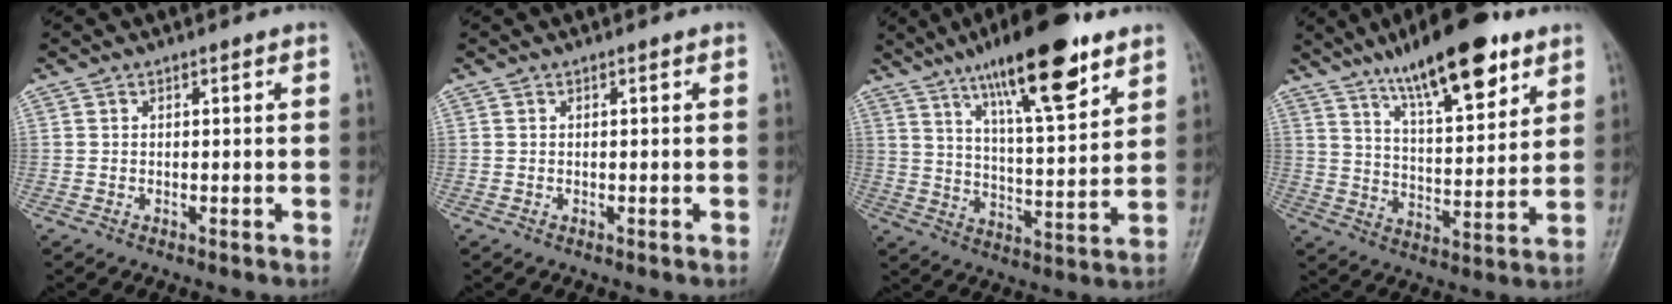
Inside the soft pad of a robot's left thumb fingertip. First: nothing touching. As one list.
[{"total": 0.0}, {"total": 18.4, "force": [11.4, 4.7, 13.6], "torque": [-0.195, -0.049, 0.189]}, {"total": 17.1, "force": [10.8, 5.3, 12.1], "torque": [-0.163, -0.050, 0.179]}]